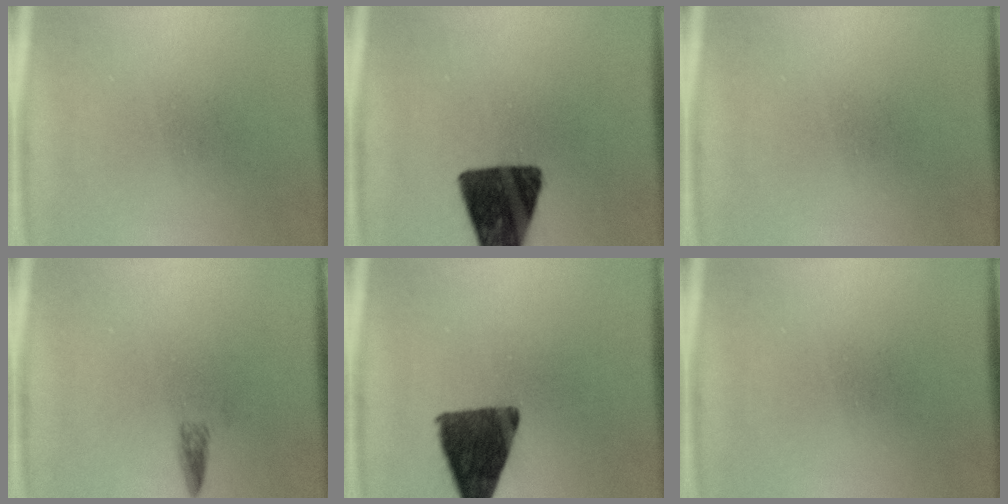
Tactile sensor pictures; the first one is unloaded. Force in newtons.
{"total": 14.8}
{"total": 0.0}
{"total": 1.2}
{"total": 12.3}
{"total": 0.0}